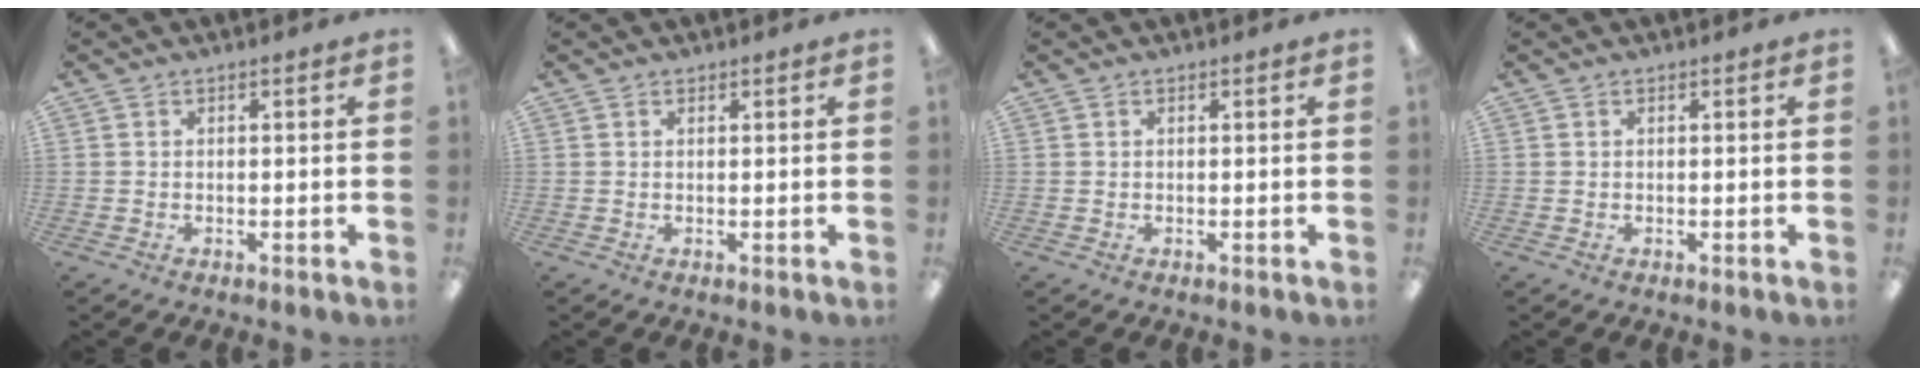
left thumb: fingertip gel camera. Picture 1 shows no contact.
{"total": 0.5, "force": [0.5, 0.2, 0.2], "torque": [-0.004, 0.001, 0.009]}
{"total": 0.0}
{"total": 0.0}